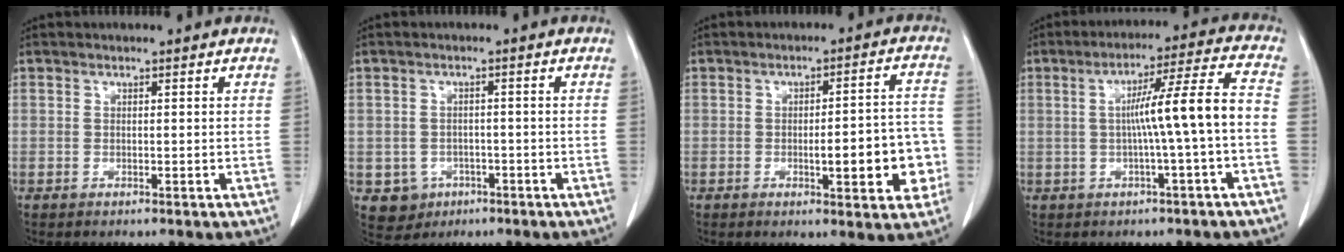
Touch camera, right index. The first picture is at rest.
{"total": 4.1, "force": [-1.6, 3.7, 0.5], "torque": [-0.007, 0.008, -0.014]}
{"total": 9.9, "force": [-2.5, 2.4, 9.3], "torque": [-0.113, 0.020, -0.024]}
{"total": 9.4, "force": [-1.2, -1.1, 9.3], "torque": [-0.147, 0.021, -0.017]}